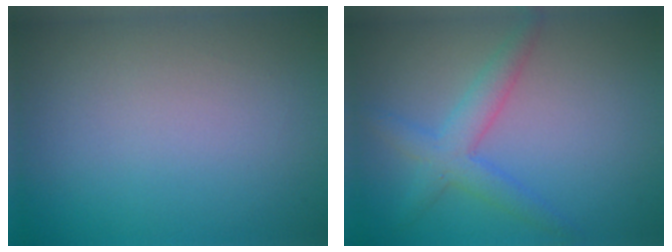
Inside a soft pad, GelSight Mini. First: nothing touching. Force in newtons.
{"total": 3.2, "press": 3.1, "slide": 0.2}